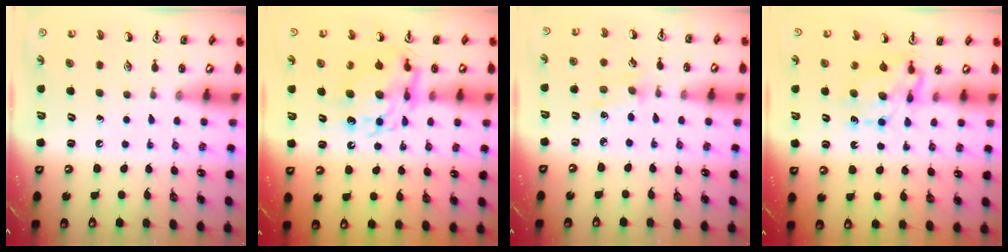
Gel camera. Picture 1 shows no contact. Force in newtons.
{"total": 11.7, "press": 11.6, "slide": 1.2}
{"total": 2.0, "press": 2.0, "slide": 0.4}
{"total": 7.0, "press": 7.0, "slide": 0.6}